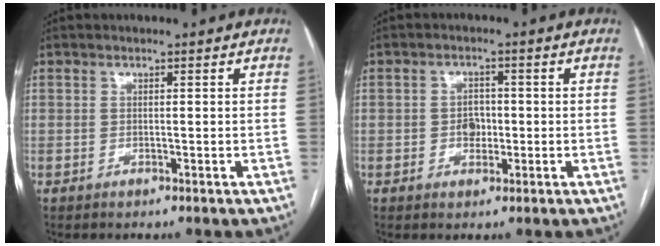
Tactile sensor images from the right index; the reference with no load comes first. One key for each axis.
{"total": 3.7, "fx": -0.5, "fy": 2.6, "fz": 2.6, "tx": -0.041, "ty": 0.007, "tz": -0.006}